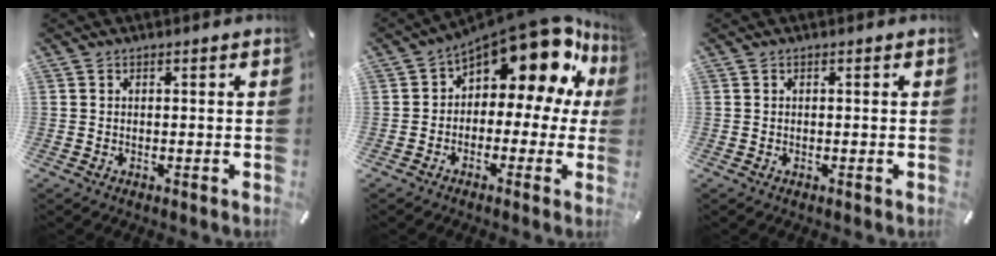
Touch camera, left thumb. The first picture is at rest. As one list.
[{"total": 15.8, "force": [9.2, 7.5, 10.5], "torque": [-0.155, -0.072, 0.150]}, {"total": 0.0}]